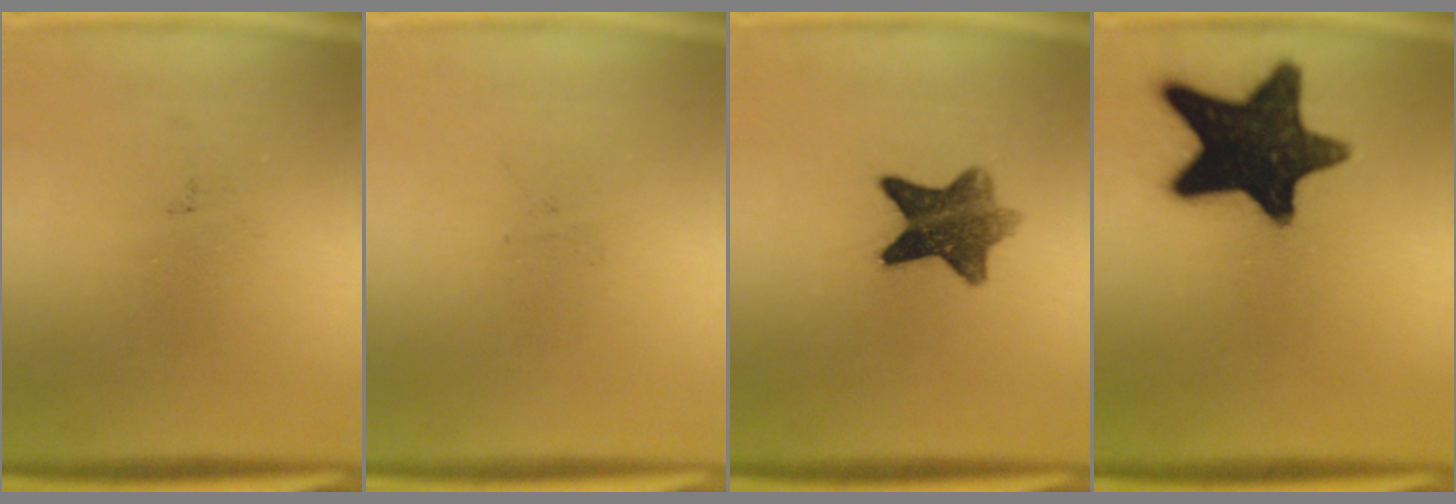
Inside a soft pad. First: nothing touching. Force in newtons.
{"total": 0.0}
{"total": 8.5}
{"total": 17.6}